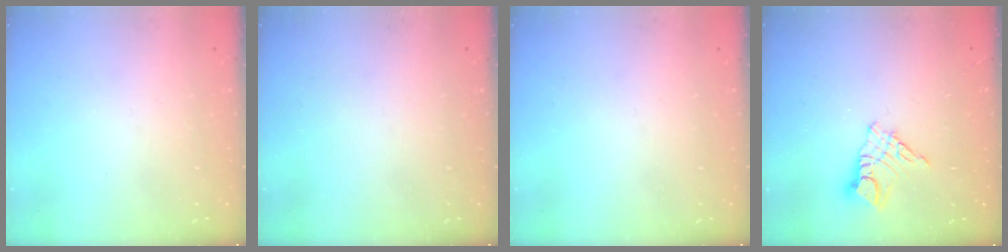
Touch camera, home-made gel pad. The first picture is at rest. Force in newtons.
{"total": 0.0}
{"total": 0.0}
{"total": 8.0, "press": 8.0, "slide": 0.7}